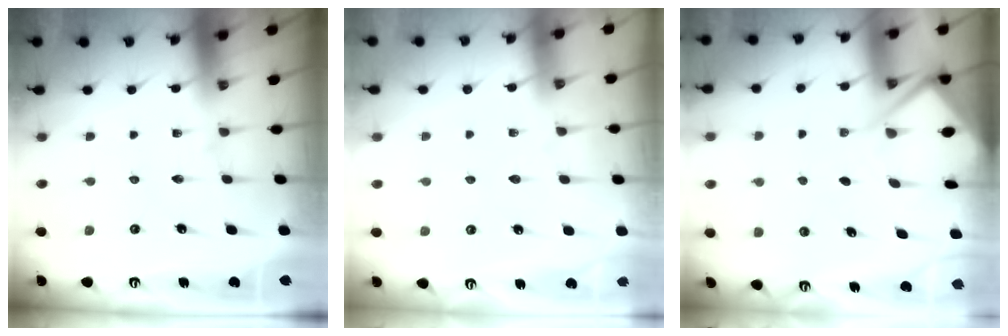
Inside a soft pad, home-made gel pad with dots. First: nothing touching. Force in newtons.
{"total": 3.4, "press": 3.3, "slide": 0.6}
{"total": 5.6, "press": 5.6, "slide": 0.5}